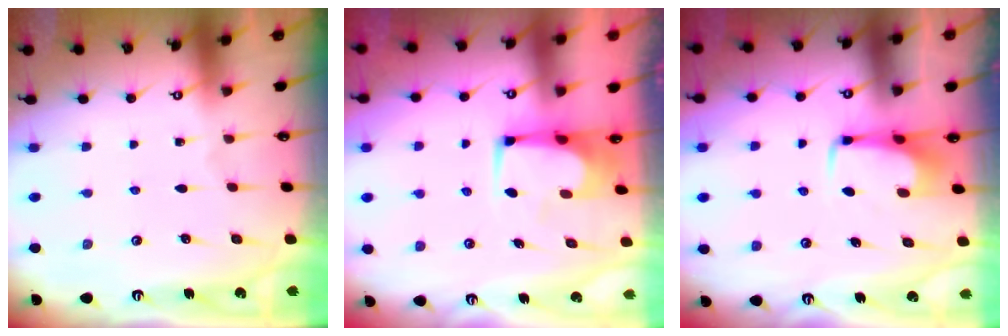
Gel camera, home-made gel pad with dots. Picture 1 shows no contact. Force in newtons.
{"total": 1.0, "press": 0.9, "slide": 0.2}
{"total": 3.0, "press": 3.0, "slide": 0.4}